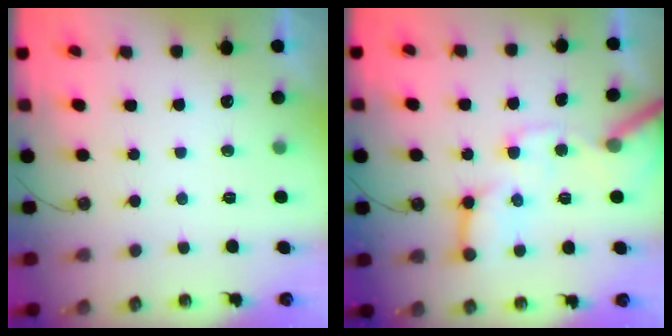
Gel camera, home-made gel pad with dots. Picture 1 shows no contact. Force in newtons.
{"total": 15.6, "press": 15.5, "slide": 2.2}